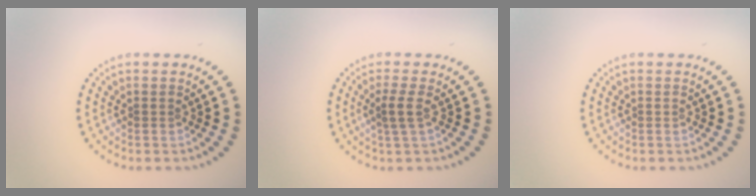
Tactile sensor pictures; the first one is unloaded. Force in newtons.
{"total": 1.8, "press": 1.5, "slide": 1.0}
{"total": 0.0}